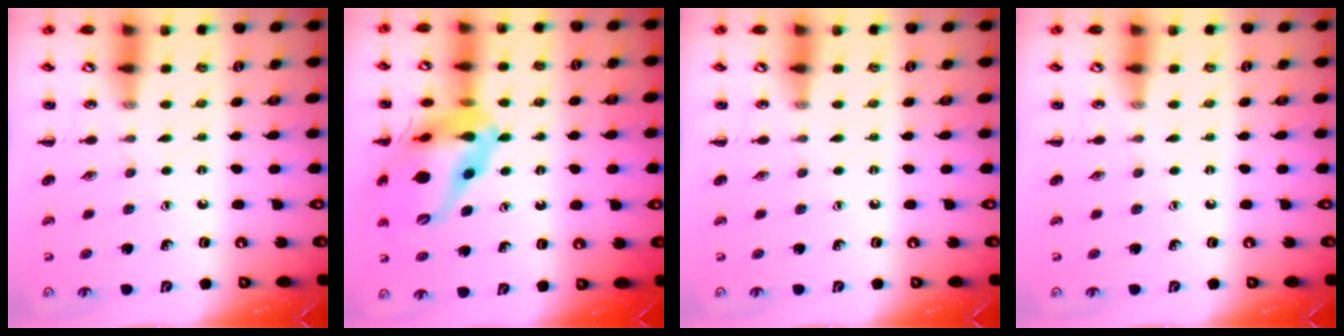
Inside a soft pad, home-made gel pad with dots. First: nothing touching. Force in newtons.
{"total": 19.0, "press": 18.5, "slide": 4.1}
{"total": 0.0}
{"total": 0.0}